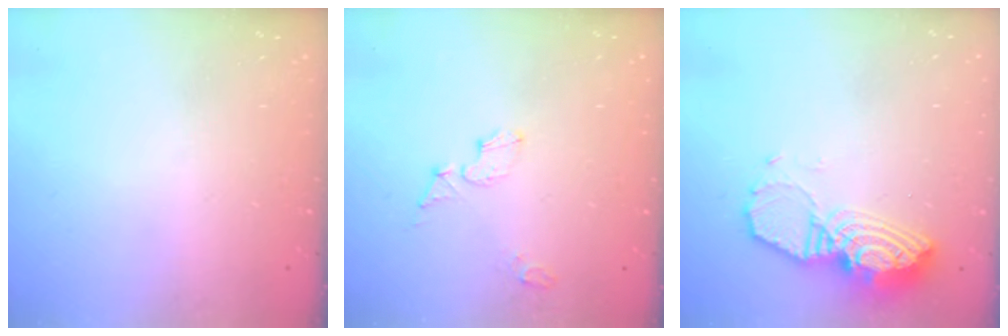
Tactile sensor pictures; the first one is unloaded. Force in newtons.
{"total": 4.7, "press": 4.7, "slide": 0.5}
{"total": 12.6, "press": 12.6, "slide": 1.1}